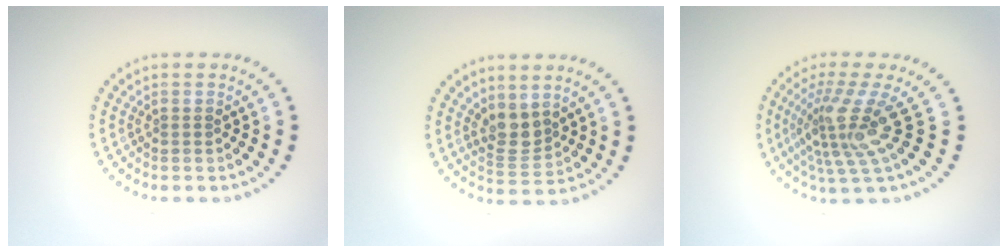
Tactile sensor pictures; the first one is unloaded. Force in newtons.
{"total": 2.7, "press": 2.2, "slide": 1.5}
{"total": 4.7, "press": 3.0, "slide": 3.5}